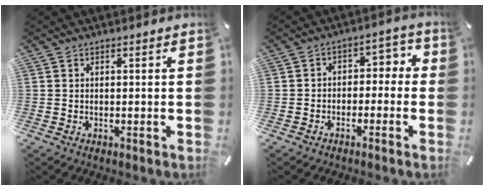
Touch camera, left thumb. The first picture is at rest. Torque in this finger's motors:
{"motor_torque": [-0.19, -0.15, 0.18, 0.28, 0.00]}